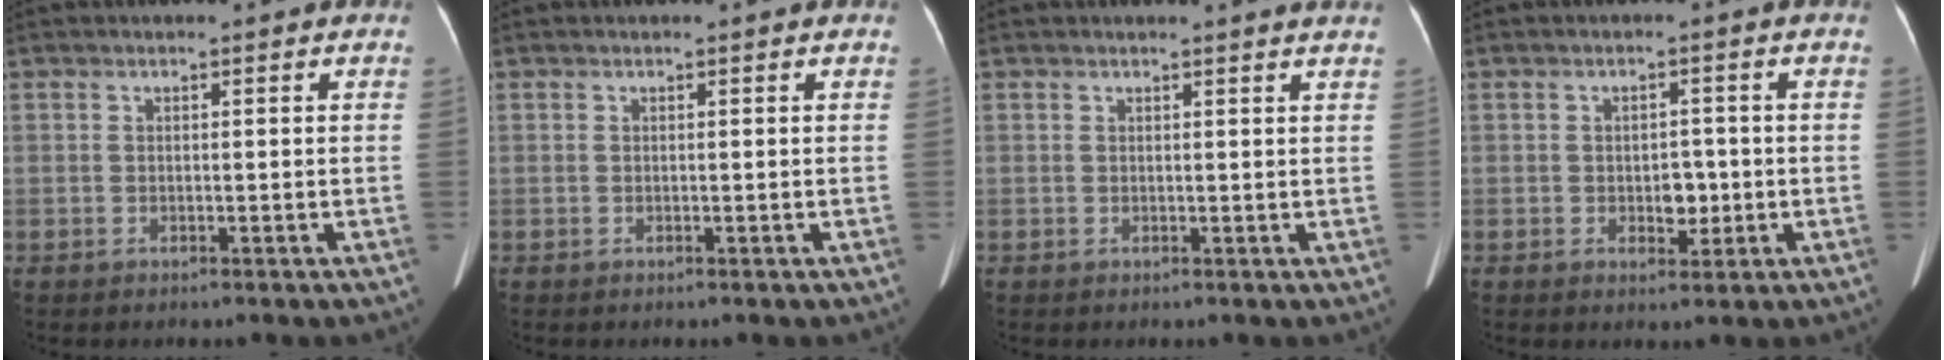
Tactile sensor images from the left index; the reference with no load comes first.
{"total": 0.0}
{"total": 3.1, "force": [2.9, -0.5, 1.0], "torque": [-0.017, -0.003, 0.023]}
{"total": 3.2, "force": [-0.6, 2.0, 2.4], "torque": [-0.030, 0.003, -0.002]}